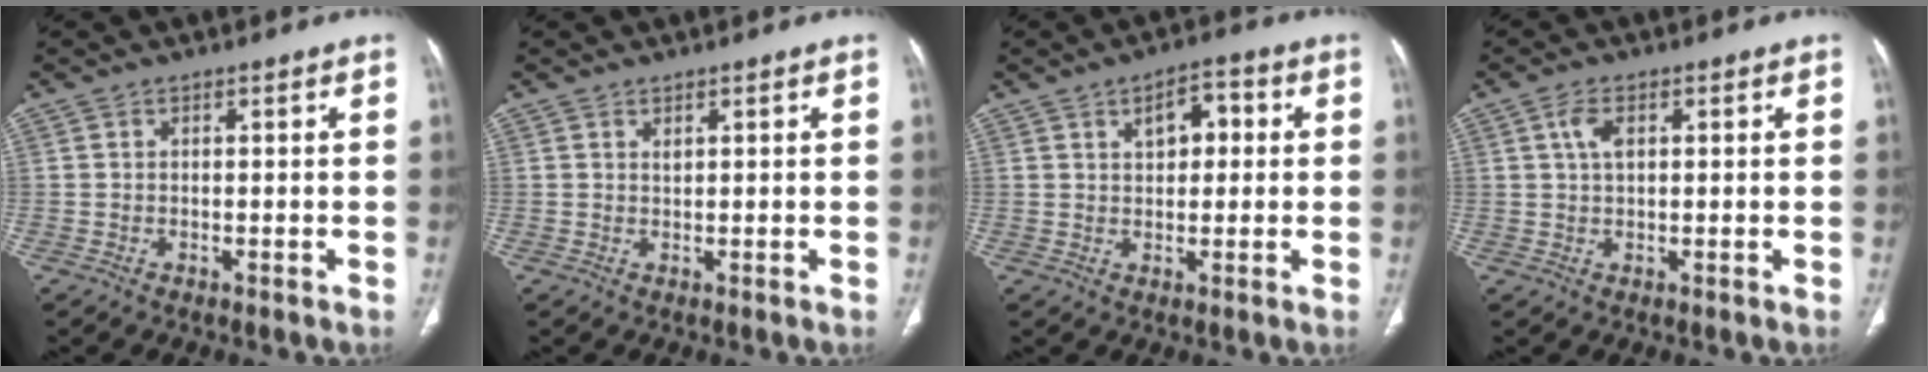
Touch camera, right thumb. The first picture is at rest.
{"total": 0.6, "force": [0.4, 0.3, 0.4], "torque": [-0.005, -0.001, 0.008]}
{"total": 6.0, "force": [1.7, 3.4, 4.6], "torque": [-0.047, 0.007, 0.023]}
{"total": 3.4, "force": [1.1, 1.8, 2.7], "torque": [-0.055, 0.006, 0.022]}